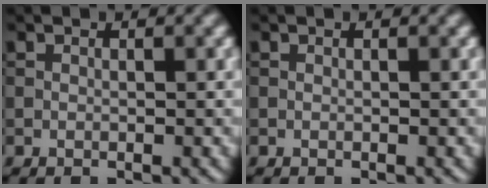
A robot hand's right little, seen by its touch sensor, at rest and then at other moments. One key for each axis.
{"total": 0.0}